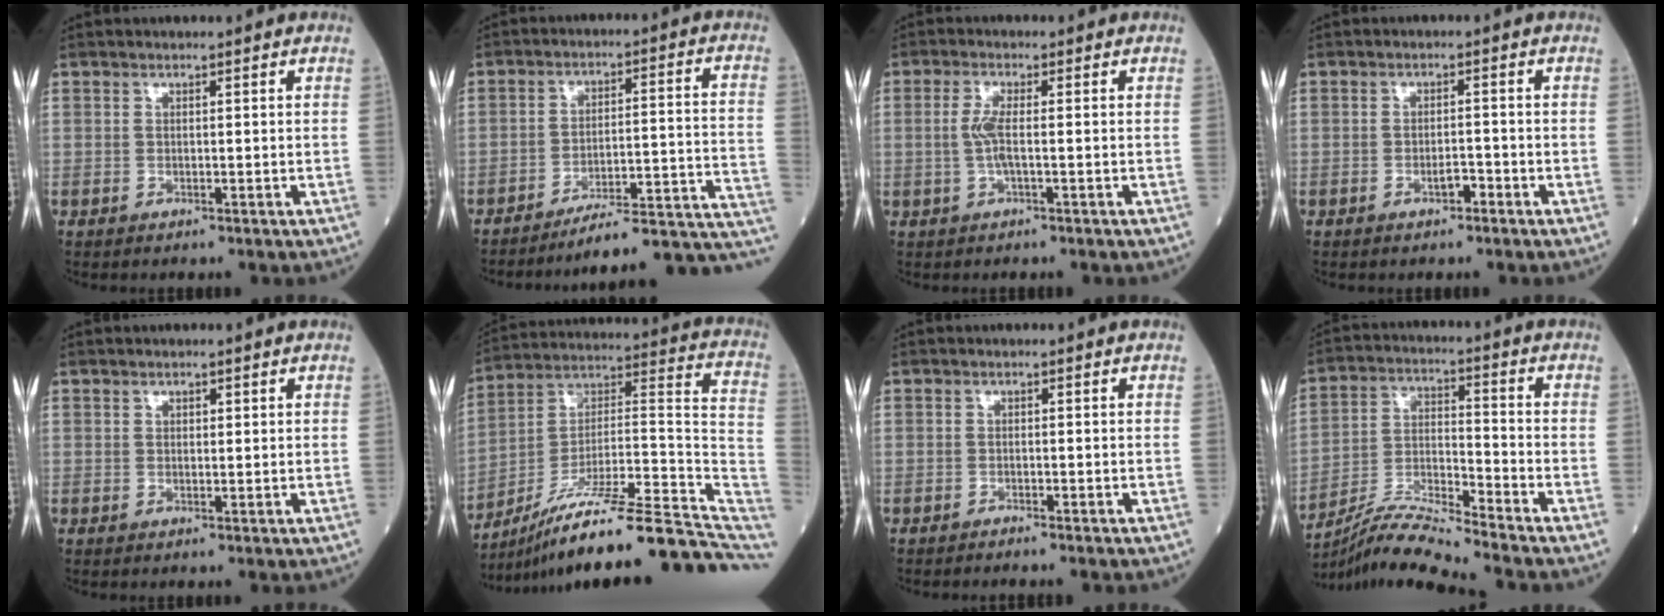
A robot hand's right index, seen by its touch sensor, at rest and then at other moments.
{"total": 16.0, "force": [-14.4, 0.3, 7.0], "torque": [-0.041, 0.040, -0.196]}
{"total": 3.3, "force": [-0.2, 0.4, 3.2], "torque": [-0.076, -0.003, -0.008]}
{"total": 1.9, "force": [-1.1, 0.7, 1.3], "torque": [-0.020, 0.003, -0.019]}
{"total": 0.9, "force": [0.5, 0.5, 0.5], "torque": [-0.005, -0.003, 0.007]}
{"total": 26.9, "force": [-20.9, 3.4, 16.6], "torque": [-0.169, 0.034, -0.324]}
{"total": 1.8, "force": [-1.6, 0.0, 0.8], "torque": [-0.012, 0.000, -0.019]}
{"total": 10.1, "force": [-9.5, -1.8, 3.0], "torque": [-0.064, -0.001, -0.177]}